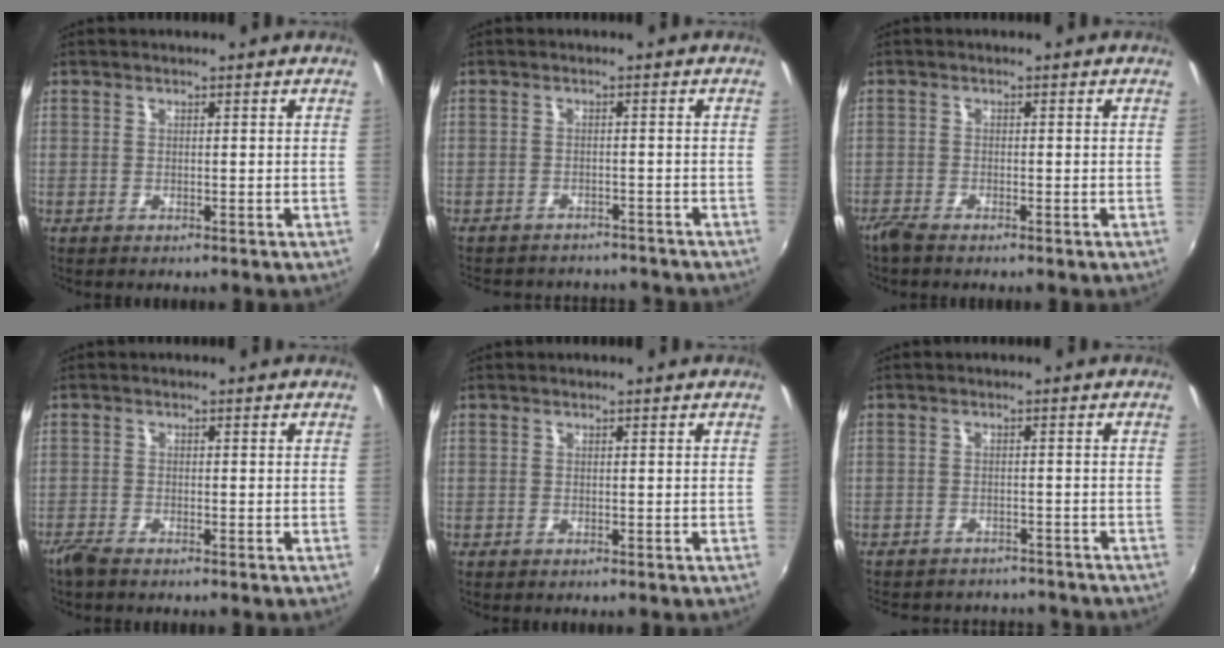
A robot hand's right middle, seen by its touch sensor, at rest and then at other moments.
{"total": 10.4, "force": [-9.4, 3.2, 3.1], "torque": [-0.076, -0.012, -0.126]}
{"total": 2.1, "force": [-1.8, 0.1, 0.9], "torque": [-0.026, -0.008, -0.040]}
{"total": 2.4, "force": [-2.2, 0.3, 1.1], "torque": [-0.032, -0.008, -0.046]}
{"total": 0.0}
{"total": 11.7, "force": [-10.5, 3.9, 3.6], "torque": [-0.087, -0.009, -0.138]}